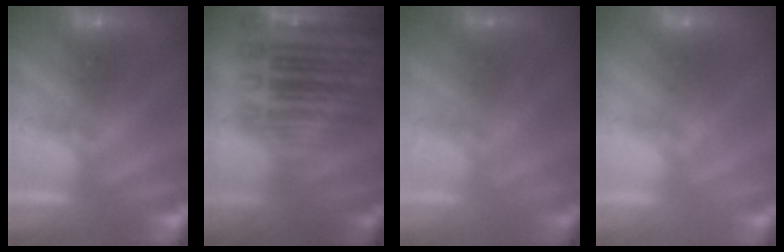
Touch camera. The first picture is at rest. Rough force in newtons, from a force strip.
{"total": 9.6}
{"total": 1.4}
{"total": 5.0}